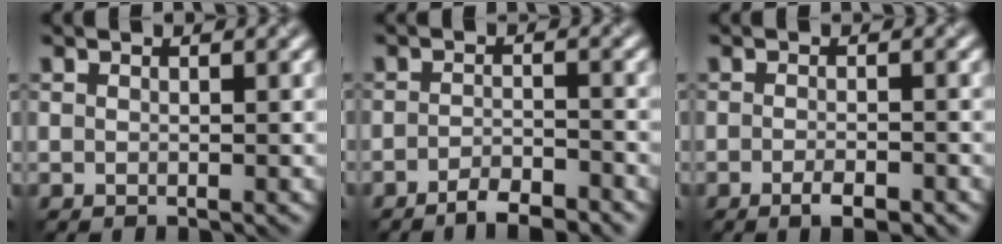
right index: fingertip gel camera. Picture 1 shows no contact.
{"total": 3.1, "force": [-2.4, 0.7, 1.7], "torque": [-0.027, 0.003, -0.045]}
{"total": 2.4, "force": [-1.4, 0.6, 1.8], "torque": [-0.029, -0.003, -0.022]}